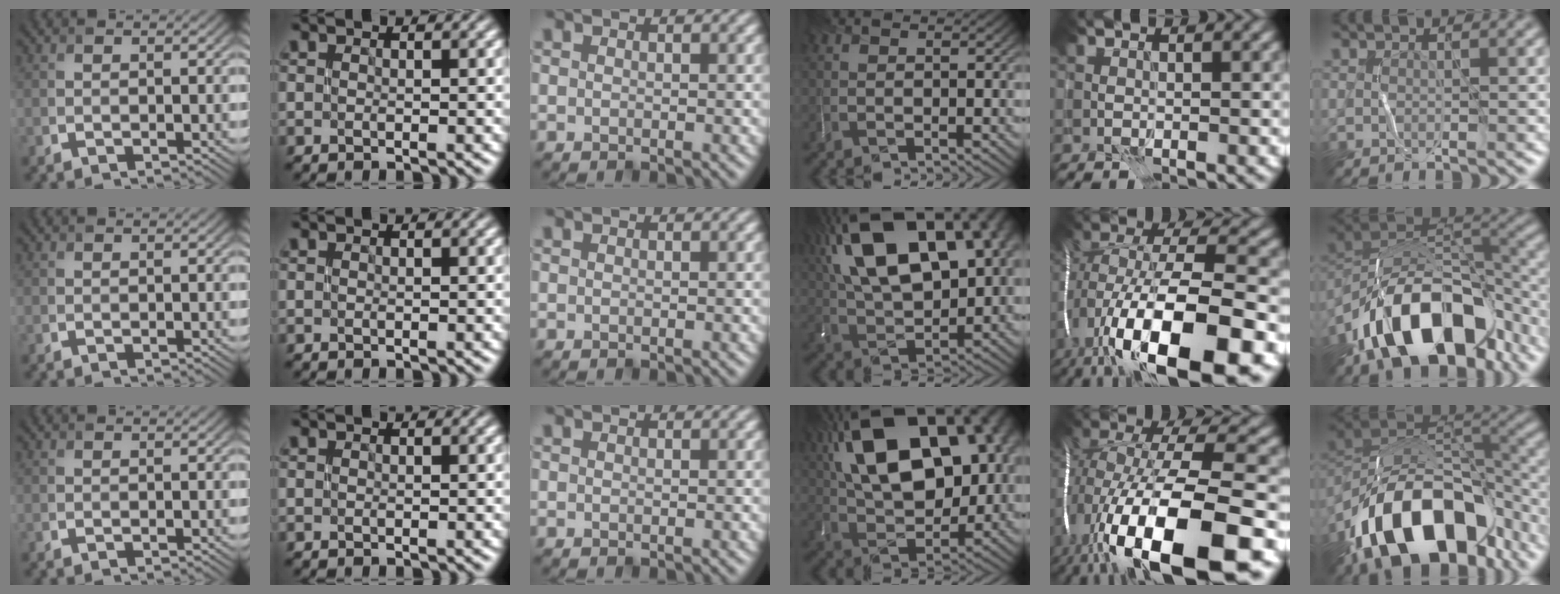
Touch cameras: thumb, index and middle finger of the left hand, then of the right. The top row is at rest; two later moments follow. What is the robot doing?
{"motion": "open", "object": "stapler"}